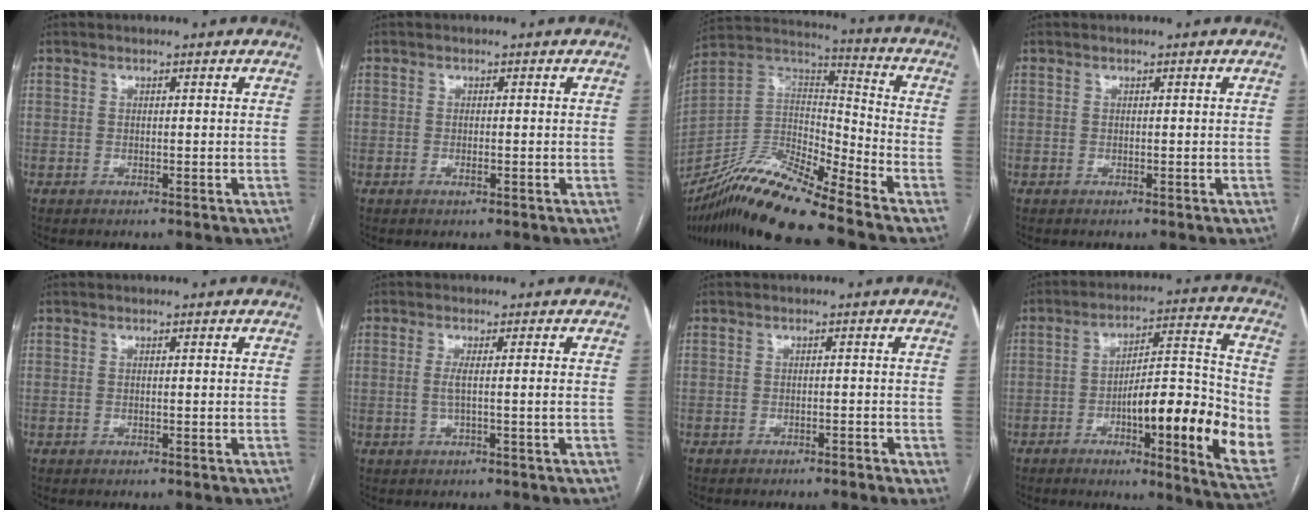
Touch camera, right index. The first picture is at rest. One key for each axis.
{"total": 0.7, "fx": -0.3, "fy": 0.1, "fz": 0.6, "tx": -0.014, "ty": -0.001, "tz": -0.004}
{"total": 18.0, "fx": -14.5, "fy": 0.9, "fz": 10.6, "tx": -0.206, "ty": -0.003, "tz": -0.271}
{"total": 0.0}
{"total": 0.0}
{"total": 2.6, "fx": -0.4, "fy": -0.6, "fz": 2.5, "tx": -0.051, "ty": 0.000, "tz": -0.005}
{"total": 2.4, "fx": -1.7, "fy": 0.8, "fz": 1.5, "tx": -0.017, "ty": 0.000, "tz": -0.022}
{"total": 19.0, "fx": -4.0, "fy": 2.7, "fz": 18.4, "tx": -0.236, "ty": 0.008, "tz": -0.051}